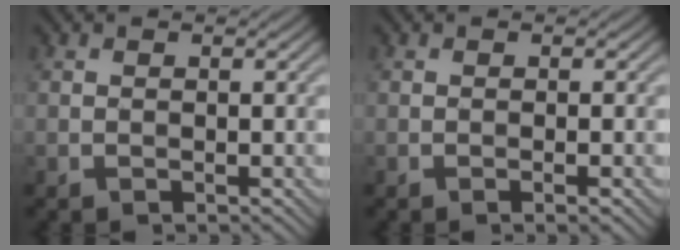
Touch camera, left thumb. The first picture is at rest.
{"total": 1.1, "force": [-0.5, 0.0, 1.0], "torque": [-0.019, 0.001, -0.011]}